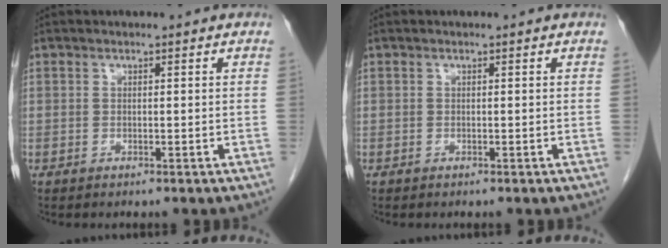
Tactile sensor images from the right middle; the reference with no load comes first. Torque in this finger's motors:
{"motor_torque": [-0.02, -0.05, -0.03, -0.01]}